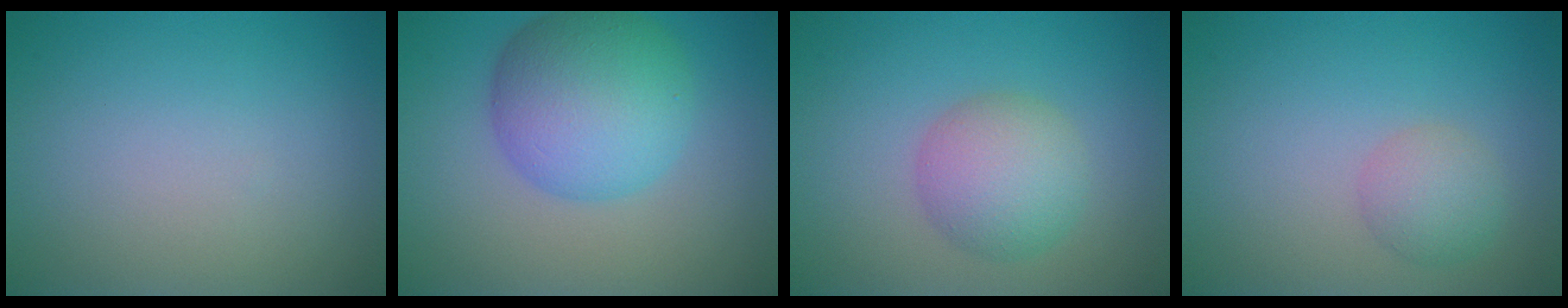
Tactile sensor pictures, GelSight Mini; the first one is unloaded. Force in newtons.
{"total": 8.0, "press": 8.0, "slide": 0.2}
{"total": 4.4, "press": 4.4, "slide": 0.0}
{"total": 2.3, "press": 2.3, "slide": 0.1}